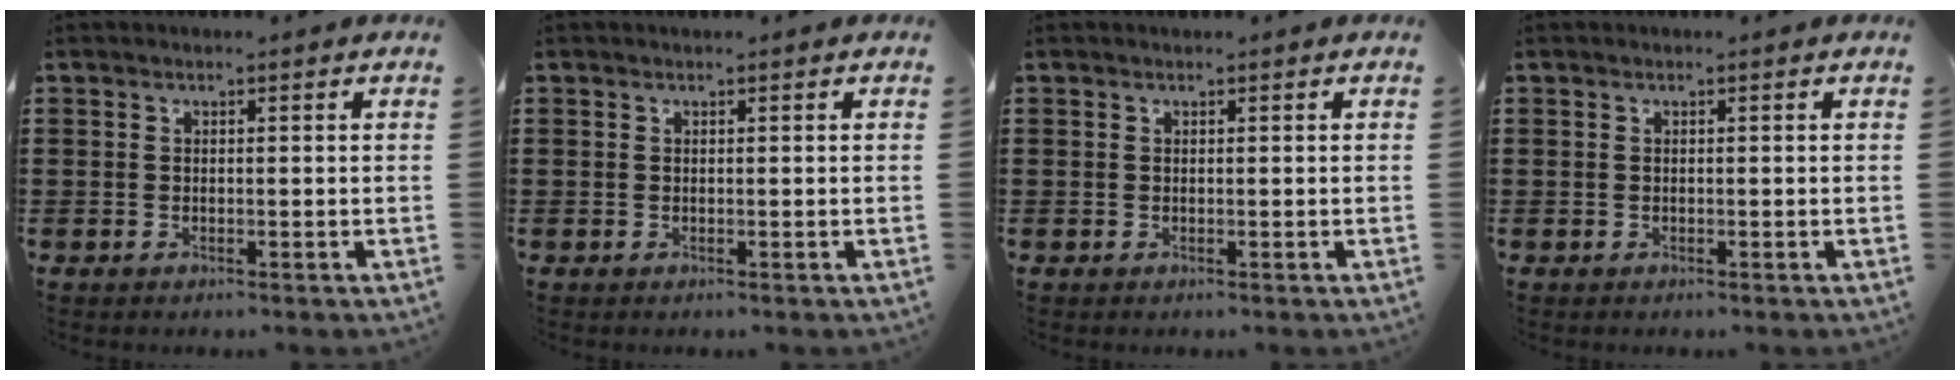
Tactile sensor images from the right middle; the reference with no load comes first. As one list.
[{"total": 0.0}, {"total": 0.0}, {"total": 0.0}]